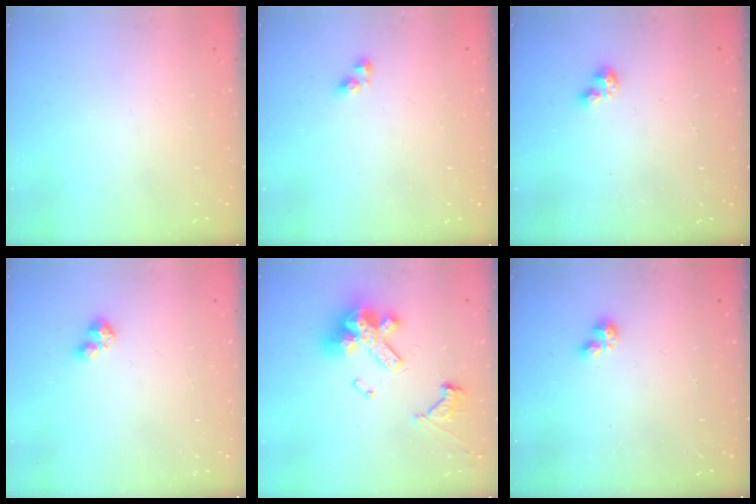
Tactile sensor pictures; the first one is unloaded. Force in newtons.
{"total": 3.8, "press": 3.7, "slide": 0.4}
{"total": 1.3, "press": 1.2, "slide": 0.3}
{"total": 2.9, "press": 2.9, "slide": 0.2}
{"total": 14.5, "press": 14.4, "slide": 1.4}
{"total": 1.3, "press": 1.2, "slide": 0.3}